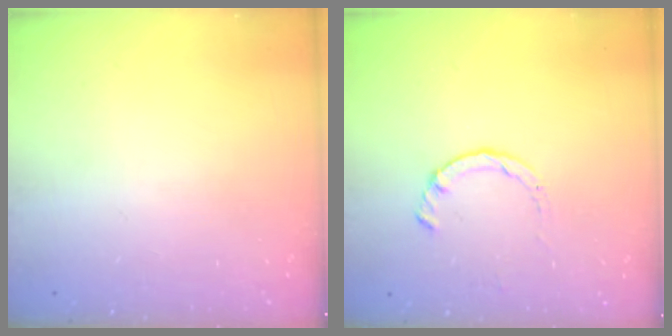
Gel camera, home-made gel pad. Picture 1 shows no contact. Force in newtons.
{"total": 2.8, "press": 2.8, "slide": 0.4}